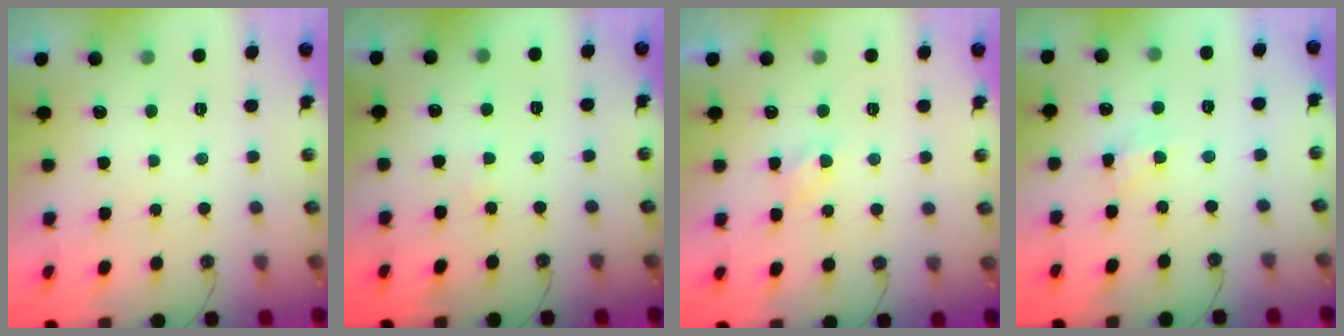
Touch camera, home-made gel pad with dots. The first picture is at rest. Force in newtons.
{"total": 1.0, "press": 1.0, "slide": 0.1}
{"total": 3.1, "press": 3.0, "slide": 0.5}
{"total": 5.9, "press": 5.9, "slide": 0.4}